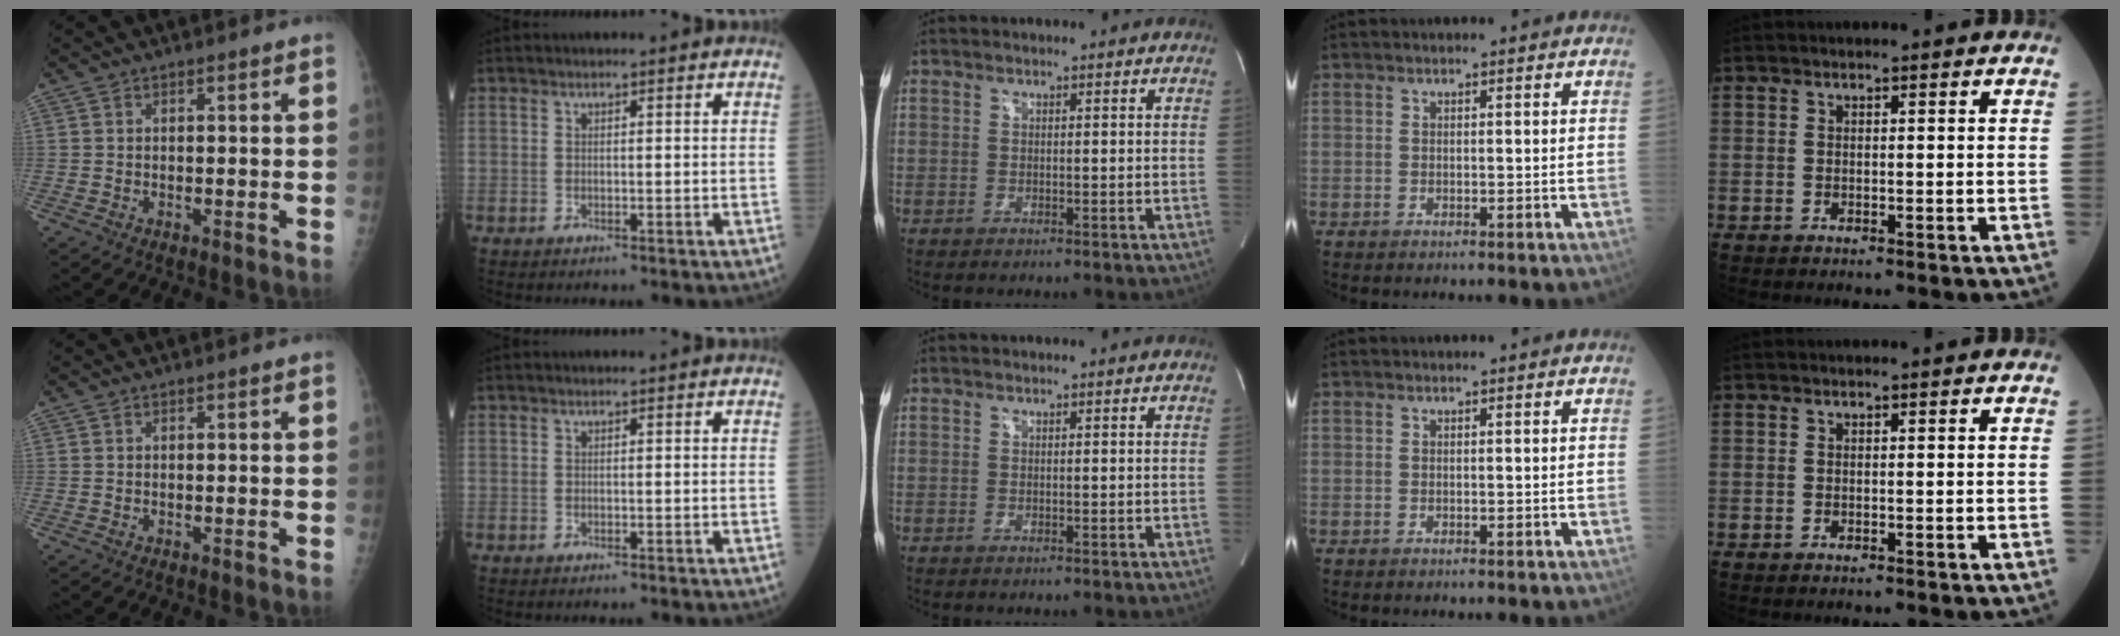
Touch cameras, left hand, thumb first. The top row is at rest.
{}